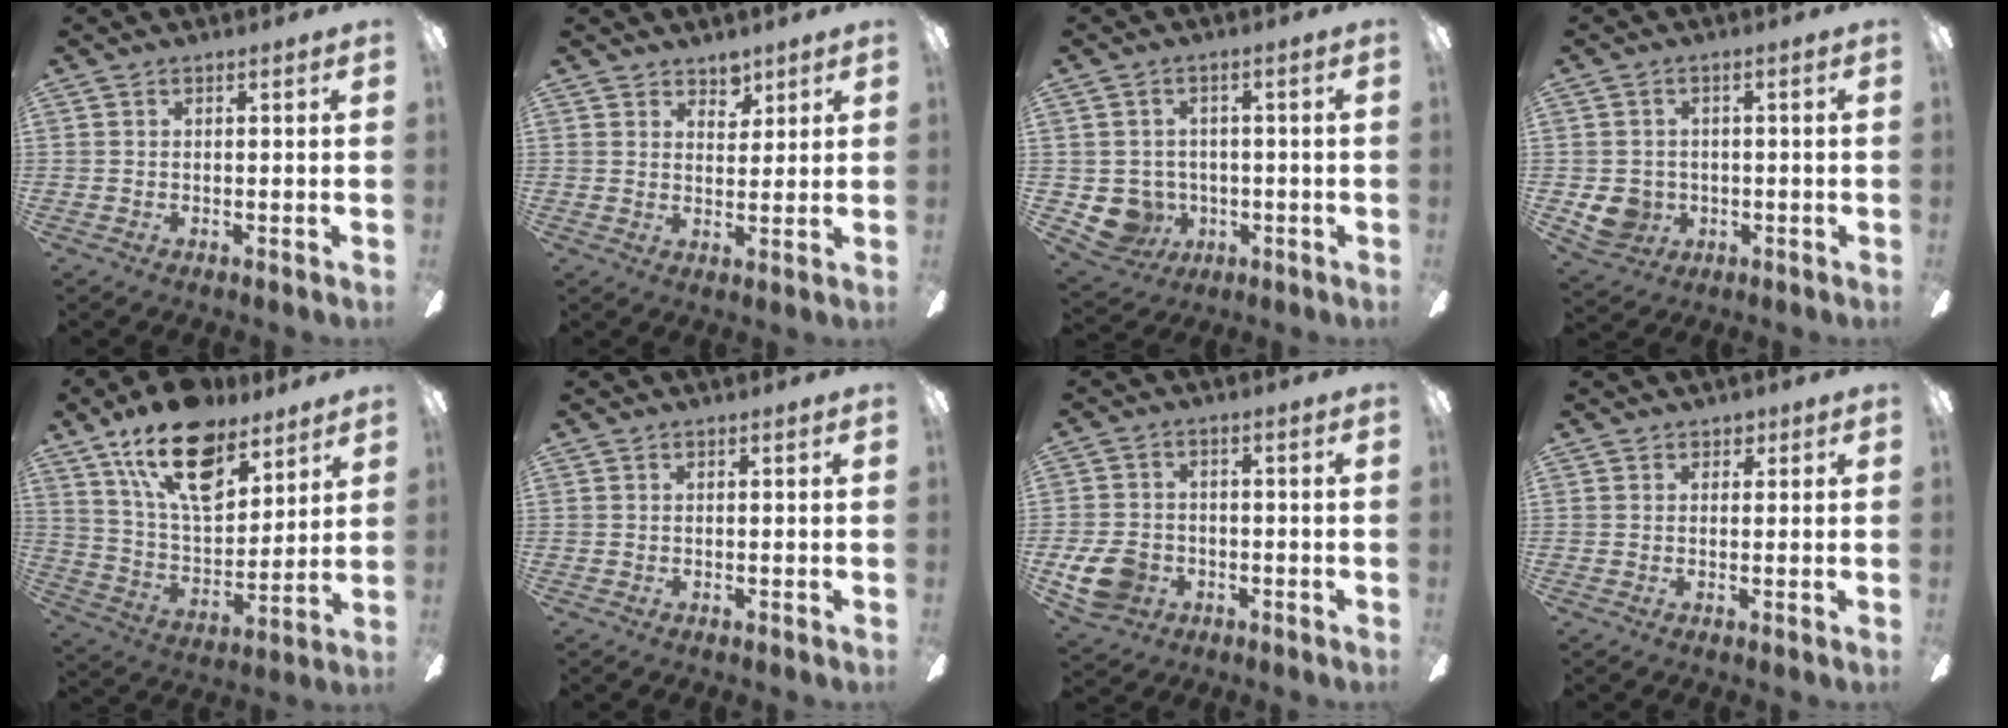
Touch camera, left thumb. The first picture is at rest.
{"total": 4.3, "force": [3.6, 2.2, 1.0], "torque": [-0.004, -0.021, 0.063]}
{"total": 7.0, "force": [-1.2, 6.6, 2.0], "torque": [-0.066, 0.004, -0.018]}
{"total": 5.8, "force": [-0.9, 5.5, 1.9], "torque": [-0.046, 0.004, -0.015]}
{"total": 19.7, "force": [12.5, 9.8, 11.7], "torque": [-0.207, -0.059, 0.224]}
{"total": 0.0}
{"total": 9.0, "force": [-3.2, 6.8, 4.8], "torque": [-0.113, 0.016, -0.060]}
{"total": 1.4, "force": [0.9, 1.1, 0.3], "torque": [0.010, -0.005, 0.014]}